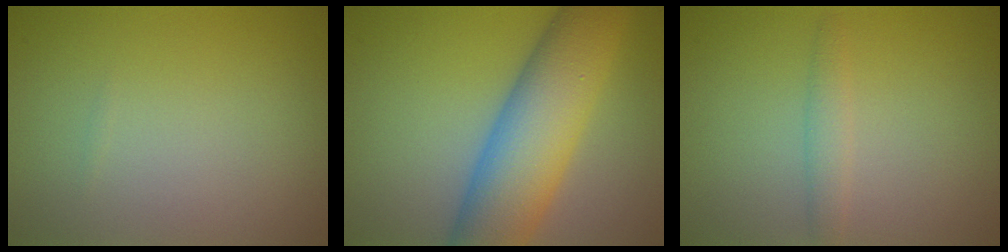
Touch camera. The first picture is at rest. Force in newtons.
{"total": 9.9, "press": 9.9, "slide": 0.3}
{"total": 1.5, "press": 1.5, "slide": 0.1}